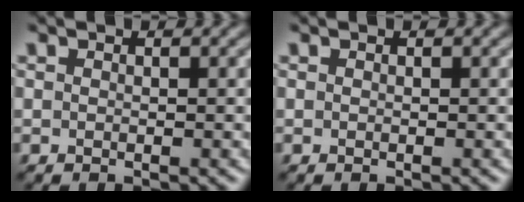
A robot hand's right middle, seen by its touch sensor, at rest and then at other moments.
{"total": 0.0}